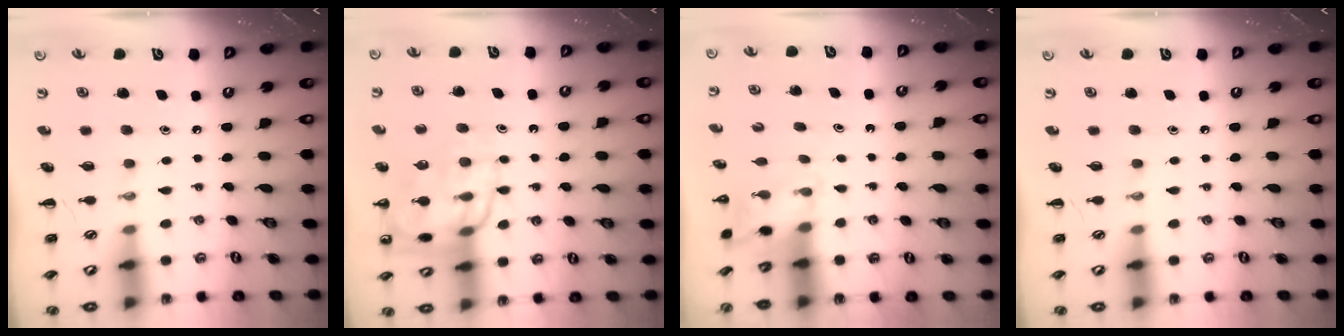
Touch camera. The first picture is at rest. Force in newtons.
{"total": 15.3, "press": 15.2, "slide": 1.4}
{"total": 1.9, "press": 1.8, "slide": 0.6}
{"total": 0.0}